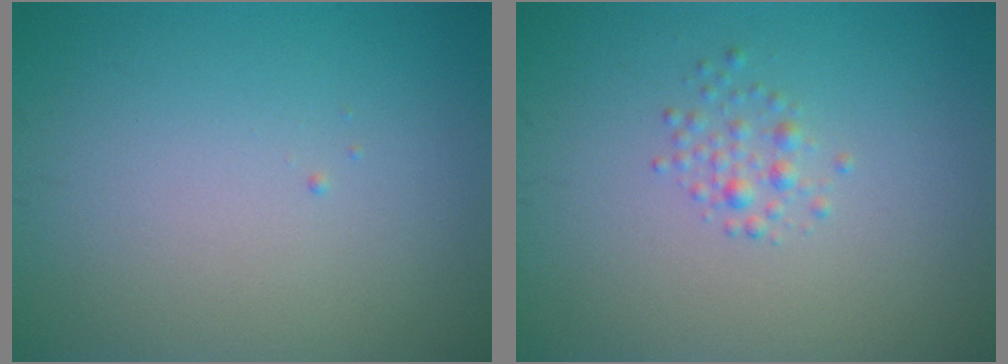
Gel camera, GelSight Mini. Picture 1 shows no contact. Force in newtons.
{"total": 1.3, "press": 1.3, "slide": 0.0}